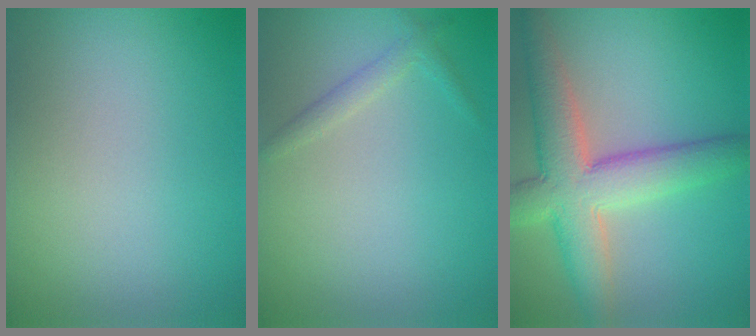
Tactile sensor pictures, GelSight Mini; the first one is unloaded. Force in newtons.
{"total": 1.3, "press": 1.3, "slide": 0.1}
{"total": 7.5, "press": 7.5, "slide": 0.4}